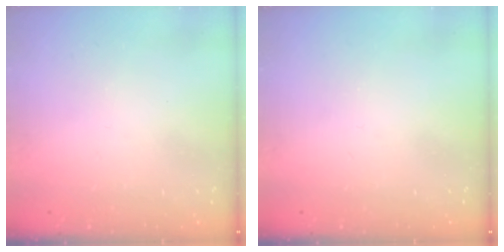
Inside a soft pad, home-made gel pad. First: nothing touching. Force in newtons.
{"total": 0.0}